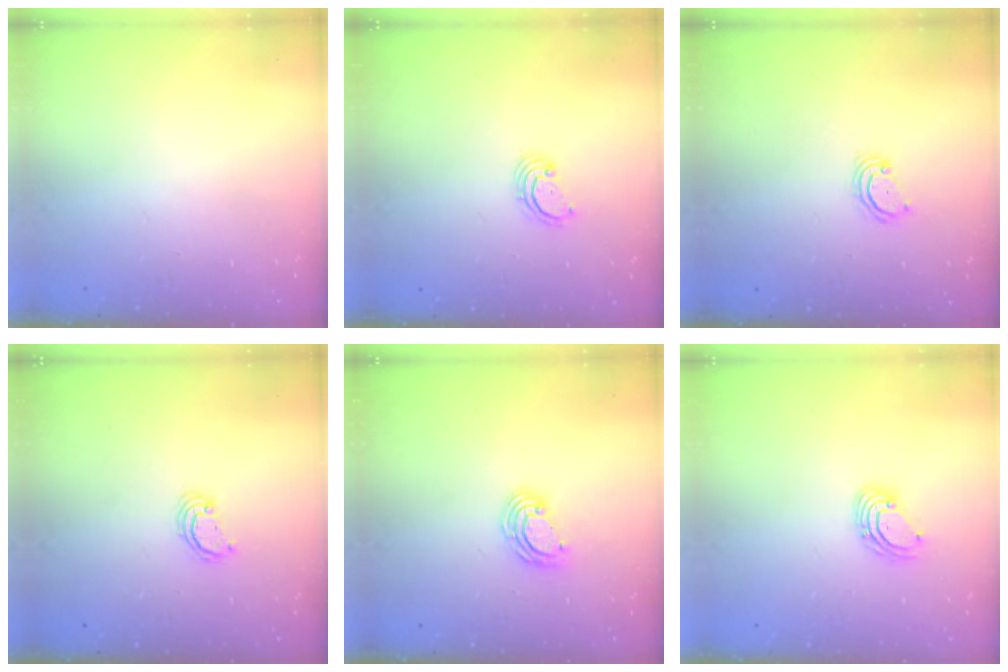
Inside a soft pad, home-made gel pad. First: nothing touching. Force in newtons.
{"total": 2.7, "press": 2.7, "slide": 0.3}
{"total": 2.9, "press": 2.9, "slide": 0.3}
{"total": 2.4, "press": 2.4, "slide": 0.3}
{"total": 6.5, "press": 6.5, "slide": 0.6}
{"total": 3.3, "press": 3.3, "slide": 0.4}